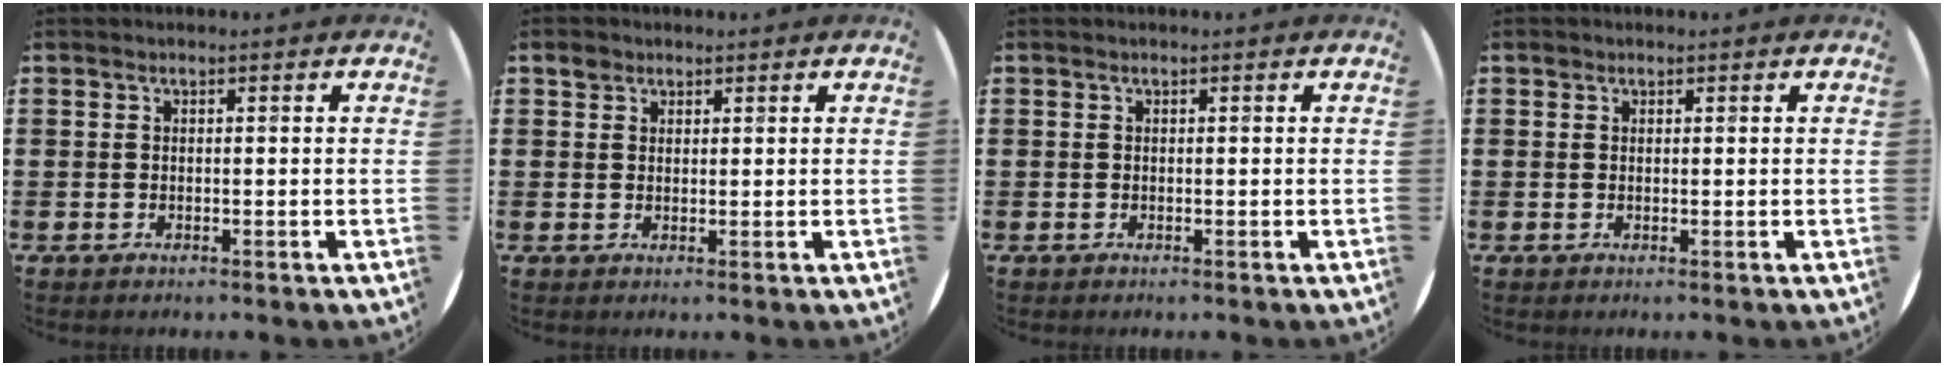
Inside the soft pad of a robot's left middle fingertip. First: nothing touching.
{"total": 1.8, "force": [1.3, 1.1, 0.3], "torque": [0.001, 0.003, 0.024]}
{"total": 0.0}
{"total": 0.5, "force": [0.4, 0.4, 0.0], "torque": [0.009, 0.001, 0.005]}